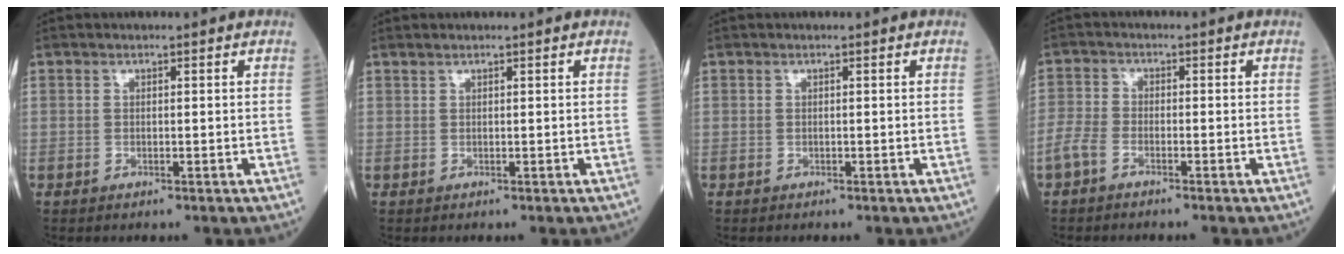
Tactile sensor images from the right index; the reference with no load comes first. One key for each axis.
{"total": 0.0}
{"total": 0.0}
{"total": 3.2, "fx": -2.2, "fy": 1.2, "fz": 1.9, "tx": -0.053, "ty": -0.001, "tz": -0.051}